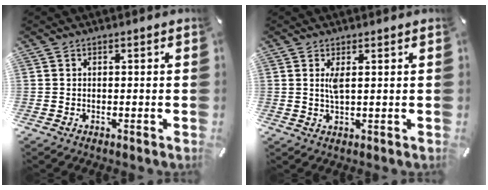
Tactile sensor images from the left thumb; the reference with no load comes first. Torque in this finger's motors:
{"motor_torque": [0.30, 0.73, 0.28, -0.32, 0.15]}